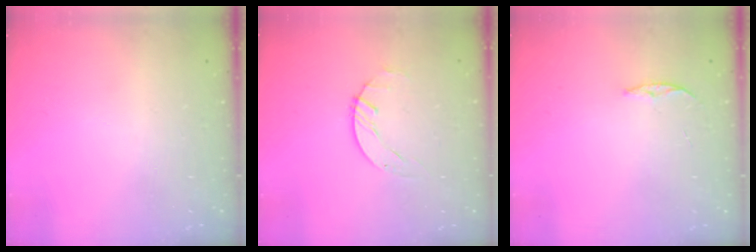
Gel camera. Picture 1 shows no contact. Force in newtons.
{"total": 0.6, "press": 0.6, "slide": 0.1}
{"total": 3.3, "press": 3.3, "slide": 0.4}